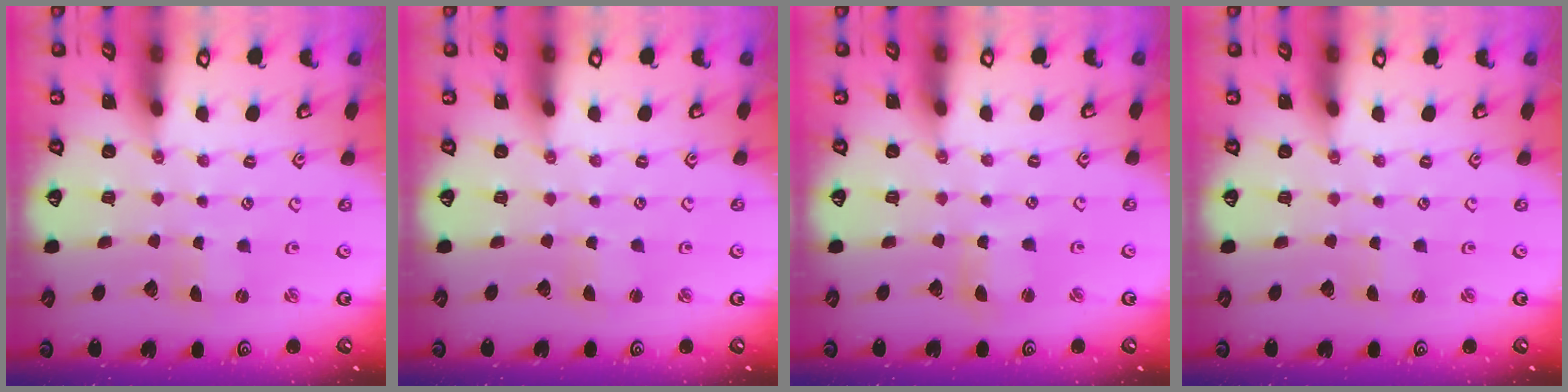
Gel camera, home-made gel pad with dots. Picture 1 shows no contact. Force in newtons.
{"total": 2.9, "press": 2.9, "slide": 0.3}
{"total": 3.7, "press": 3.7, "slide": 0.5}
{"total": 0.8, "press": 0.8, "slide": 0.2}